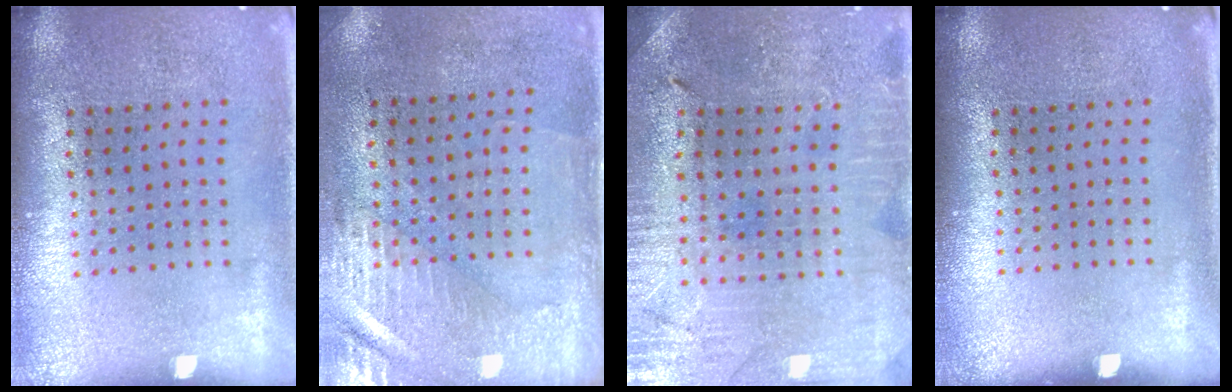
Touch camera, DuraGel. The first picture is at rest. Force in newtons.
{"total": 3.0, "press": 2.5, "slide": 1.6}
{"total": 0.7, "press": 0.6, "slide": 0.3}
{"total": 0.0}